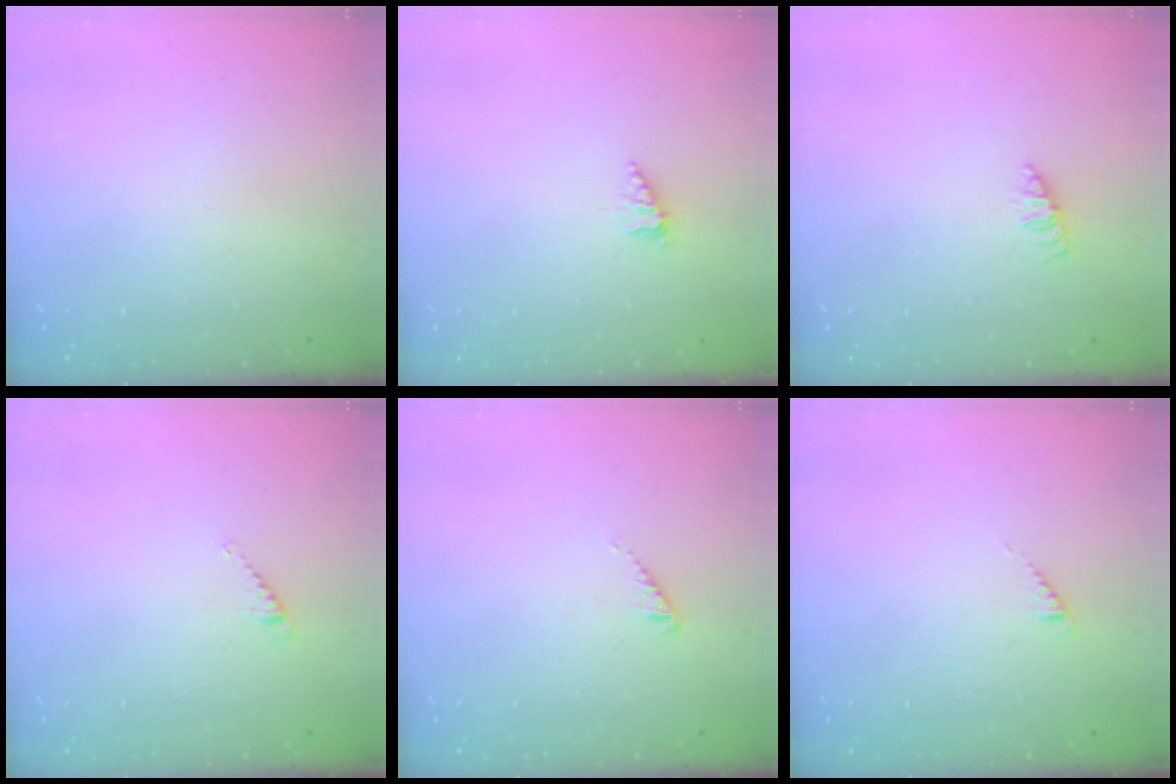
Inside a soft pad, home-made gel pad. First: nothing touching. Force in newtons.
{"total": 2.3, "press": 2.2, "slide": 0.3}
{"total": 1.8, "press": 1.8, "slide": 0.4}
{"total": 4.1, "press": 4.1, "slide": 0.6}
{"total": 1.1, "press": 1.0, "slide": 0.2}
{"total": 2.6, "press": 2.6, "slide": 0.4}